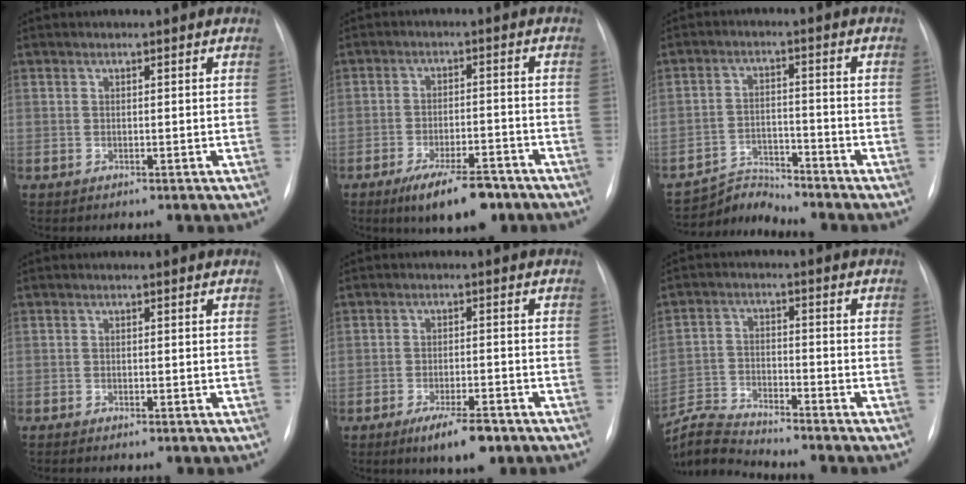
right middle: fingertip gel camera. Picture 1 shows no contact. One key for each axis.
{"total": 9.8, "fx": -6.9, "fy": 2.9, "fz": 6.3, "tx": -0.098, "ty": -0.007, "tz": -0.107}
{"total": 5.2, "fx": -4.9, "fy": -0.5, "fz": -1.9, "tx": 0.028, "ty": 0.001, "tz": -0.086}
{"total": 1.2, "fx": -1.0, "fy": 0.1, "fz": 0.6, "tx": -0.009, "ty": -0.002, "tz": -0.013}
{"total": 6.6, "fx": -4.3, "fy": 1.6, "fz": 4.7, "tx": -0.080, "ty": -0.008, "tz": -0.064}
{"total": 8.6, "fx": -8.5, "fy": -0.9, "fz": 0.8, "tx": -0.022, "ty": -0.004, "tz": -0.163}